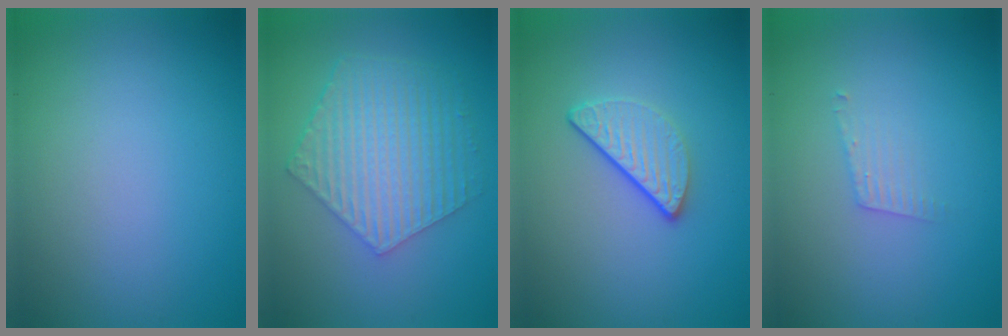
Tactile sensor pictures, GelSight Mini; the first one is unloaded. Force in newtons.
{"total": 6.0, "press": 4.3, "slide": 4.1}
{"total": 3.0, "press": 2.3, "slide": 1.9}
{"total": 1.3, "press": 1.3, "slide": 0.1}